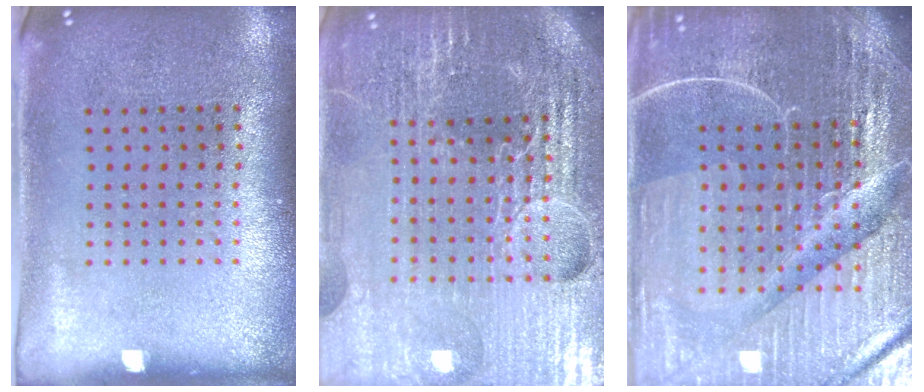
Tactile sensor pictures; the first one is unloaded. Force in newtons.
{"total": 6.2, "press": 5.5, "slide": 2.9}
{"total": 6.6, "press": 5.9, "slide": 3.0}